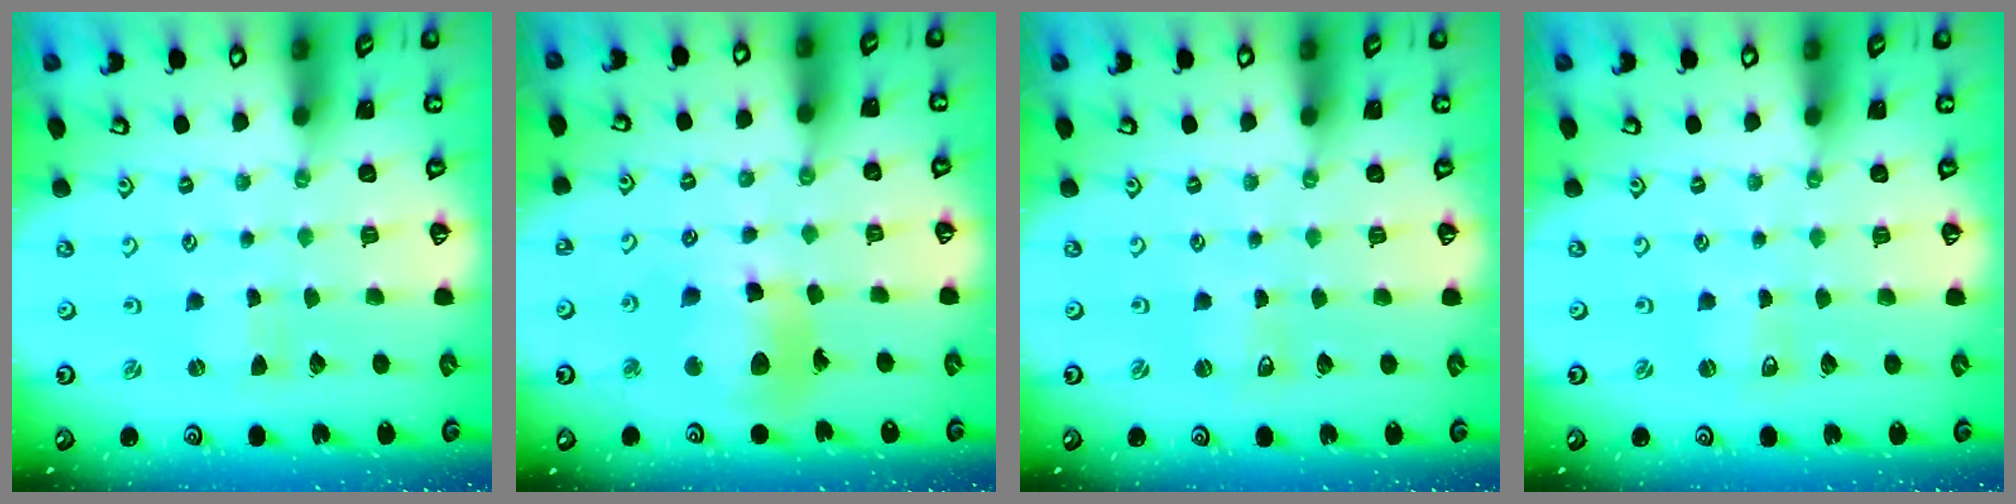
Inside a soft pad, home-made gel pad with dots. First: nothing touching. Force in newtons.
{"total": 15.4, "press": 15.3, "slide": 1.9}
{"total": 1.5, "press": 1.5, "slide": 0.1}
{"total": 1.5, "press": 1.5, "slide": 0.1}